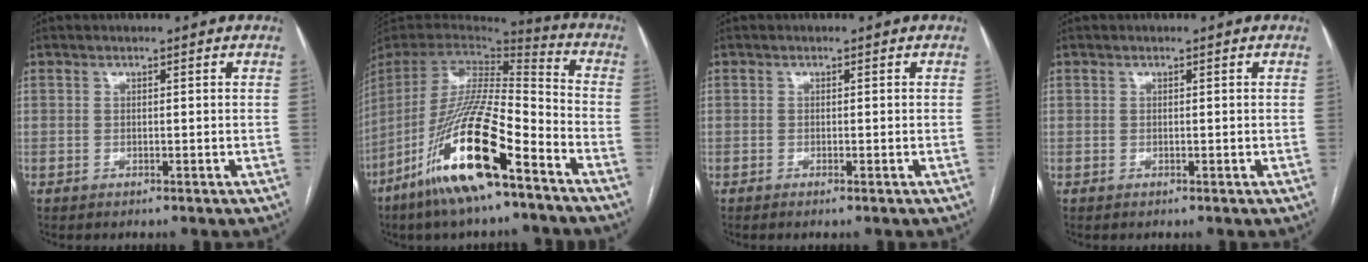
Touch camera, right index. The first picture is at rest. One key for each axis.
{"total": 21.9, "fx": -12.6, "fy": 3.3, "fz": 17.5, "tx": -0.366, "ty": -0.046, "tz": -0.239}
{"total": 0.7, "fx": -0.4, "fy": -0.1, "fz": 0.5, "tx": -0.011, "ty": 0.000, "tz": -0.005}
{"total": 0.0}